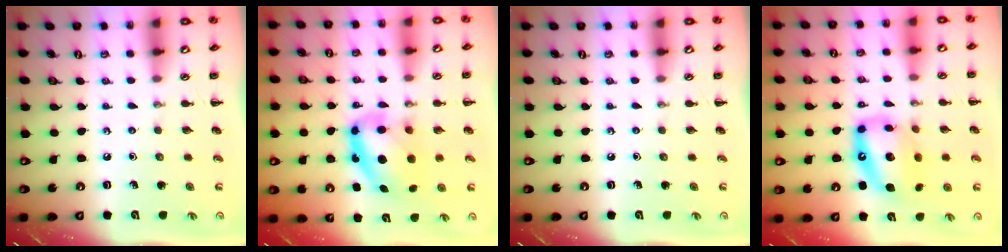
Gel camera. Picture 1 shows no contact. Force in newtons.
{"total": 10.8, "press": 10.6, "slide": 2.5}
{"total": 0.0}
{"total": 14.2, "press": 13.7, "slide": 3.9}